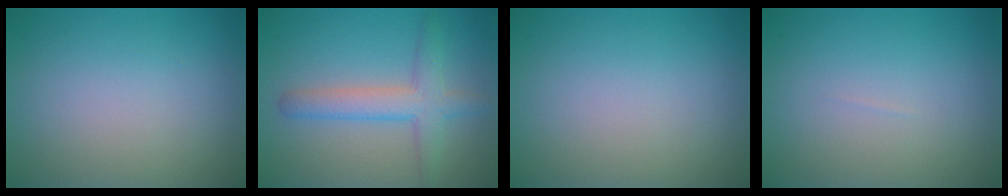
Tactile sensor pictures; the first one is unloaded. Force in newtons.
{"total": 3.8, "press": 3.8, "slide": 0.2}
{"total": 0.0}
{"total": 0.0}